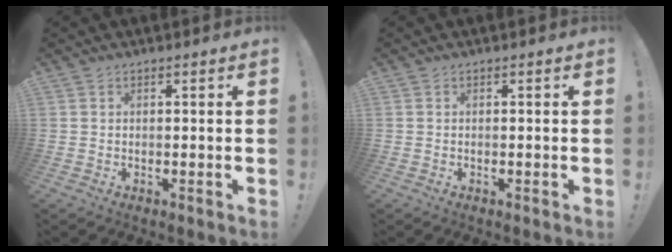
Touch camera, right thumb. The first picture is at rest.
{"total": 0.0}